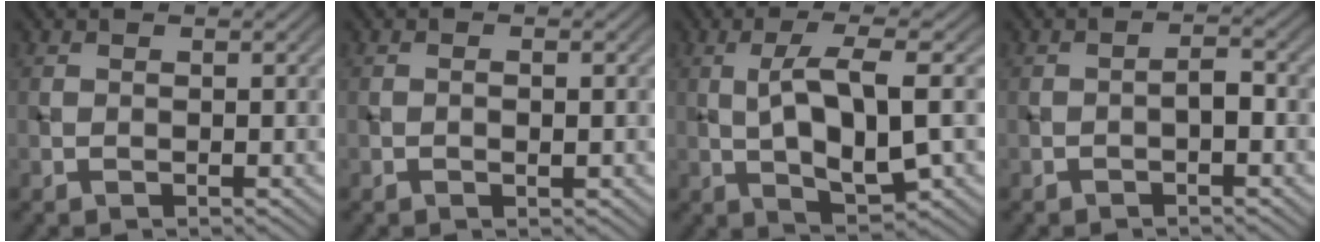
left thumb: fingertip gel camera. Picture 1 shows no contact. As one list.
[{"total": 1.2, "force": [-0.3, 0.4, 1.1], "torque": [-0.020, 0.000, -0.006]}, {"total": 8.7, "force": [0.5, 2.8, 8.2], "torque": [-0.157, 0.004, 0.010]}, {"total": 1.7, "force": [-0.8, 0.5, 1.4], "torque": [-0.024, 0.007, -0.019]}]